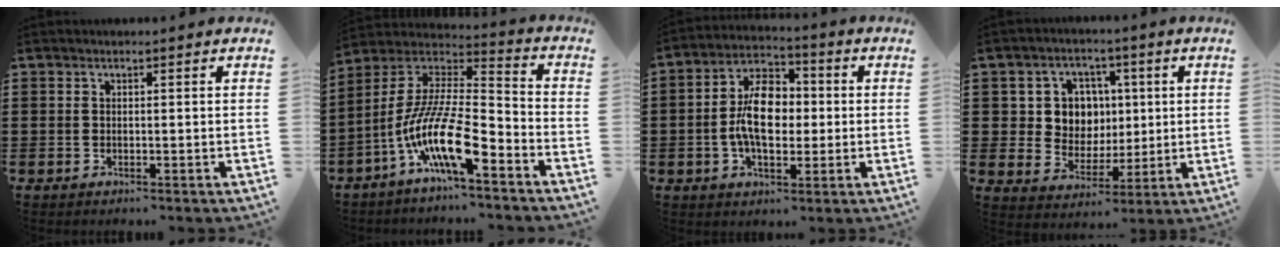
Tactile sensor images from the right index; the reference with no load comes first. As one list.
[{"total": 14.6, "force": [-8.3, 3.3, 11.5], "torque": [-0.247, -0.010, -0.159]}, {"total": 9.1, "force": [-0.4, 5.4, 7.3], "torque": [-0.152, 0.011, -0.015]}, {"total": 7.6, "force": [1.7, 6.9, 2.9], "torque": [-0.082, 0.018, 0.031]}]